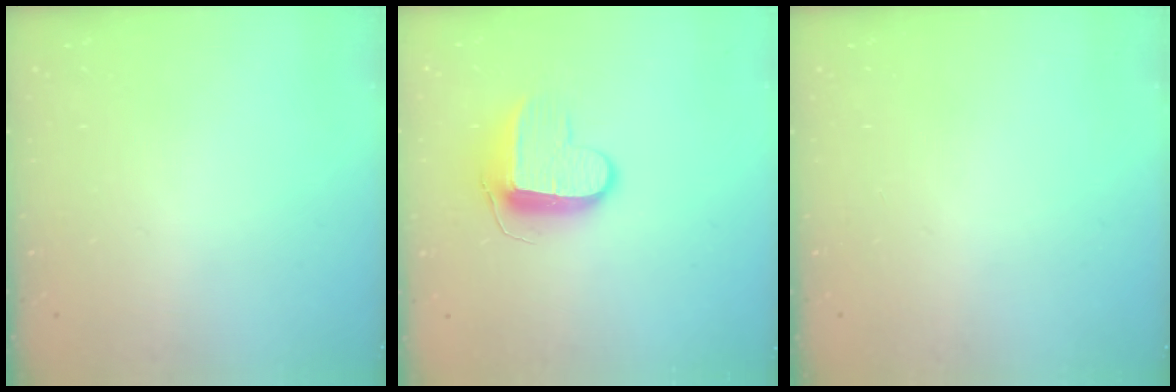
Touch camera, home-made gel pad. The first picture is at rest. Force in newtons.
{"total": 9.6, "press": 9.6, "slide": 0.6}
{"total": 0.0}